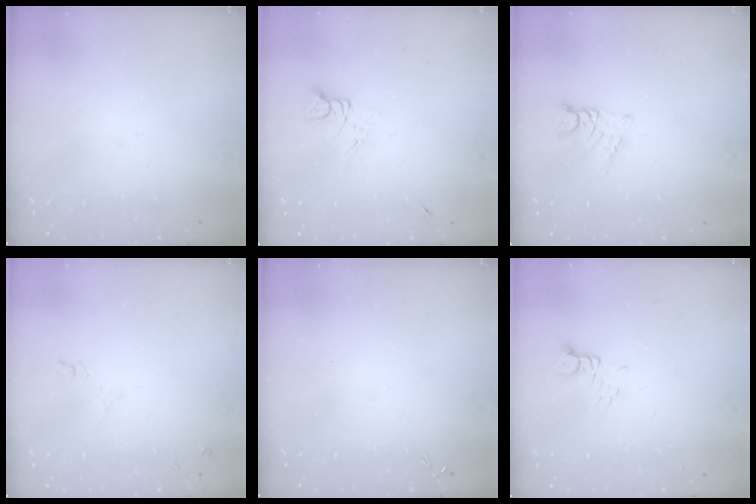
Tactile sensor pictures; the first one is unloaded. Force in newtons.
{"total": 1.5, "press": 1.5, "slide": 0.2}
{"total": 3.5, "press": 3.5, "slide": 0.3}
{"total": 6.5, "press": 6.4, "slide": 0.7}
{"total": 0.0}
{"total": 2.2, "press": 2.2, "slide": 0.3}